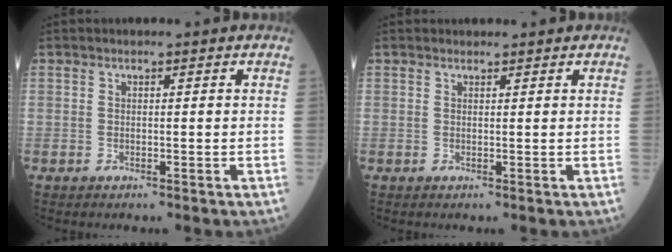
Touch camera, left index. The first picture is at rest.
{"total": 1.0, "force": [1.0, 0.2, 0.1], "torque": [-0.009, 0.006, 0.018]}